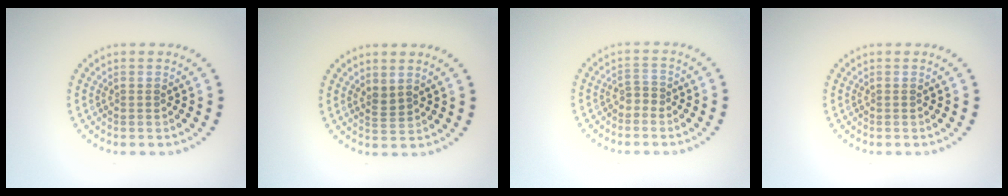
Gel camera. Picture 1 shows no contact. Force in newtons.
{"total": 1.2, "press": 1.0, "slide": 0.7}
{"total": 1.1, "press": 0.8, "slide": 0.8}
{"total": 0.0}